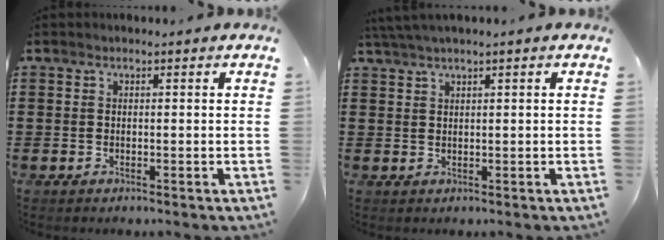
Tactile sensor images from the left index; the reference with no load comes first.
{"total": 1.5, "force": [0.9, -0.3, 1.1], "torque": [-0.020, -0.004, 0.017]}